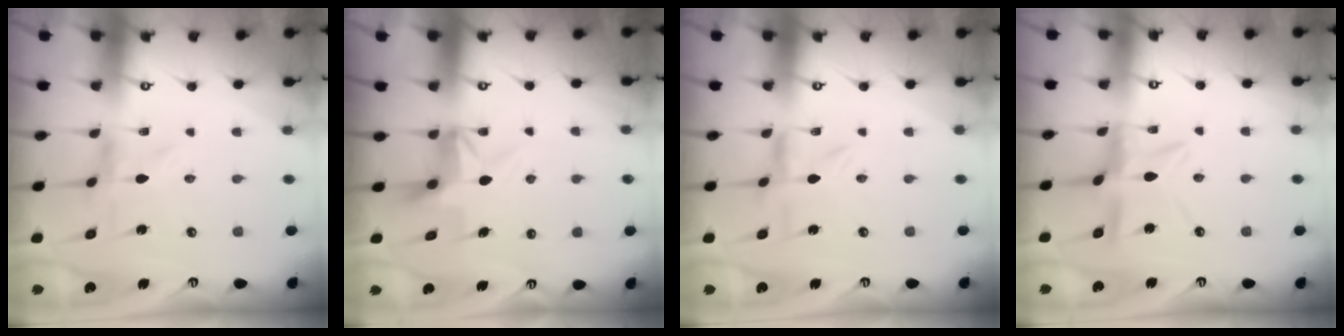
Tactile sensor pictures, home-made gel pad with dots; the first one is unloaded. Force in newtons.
{"total": 5.3, "press": 5.2, "slide": 0.6}
{"total": 1.8, "press": 1.8, "slide": 0.3}
{"total": 10.5, "press": 10.4, "slide": 0.9}